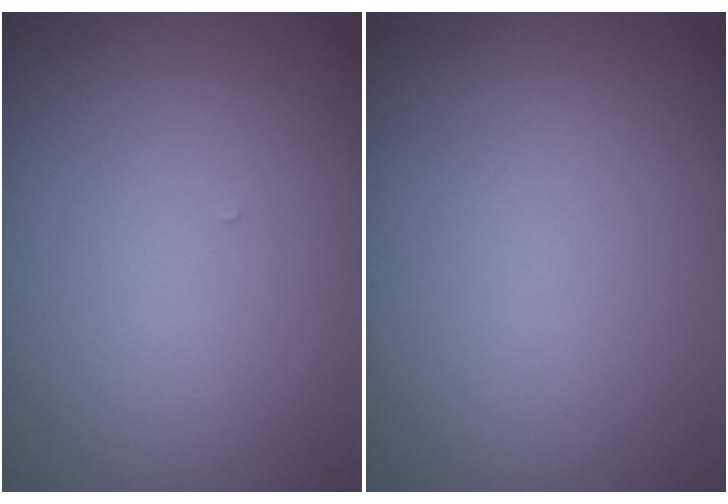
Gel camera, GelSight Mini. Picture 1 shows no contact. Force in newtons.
{"total": 0.0}